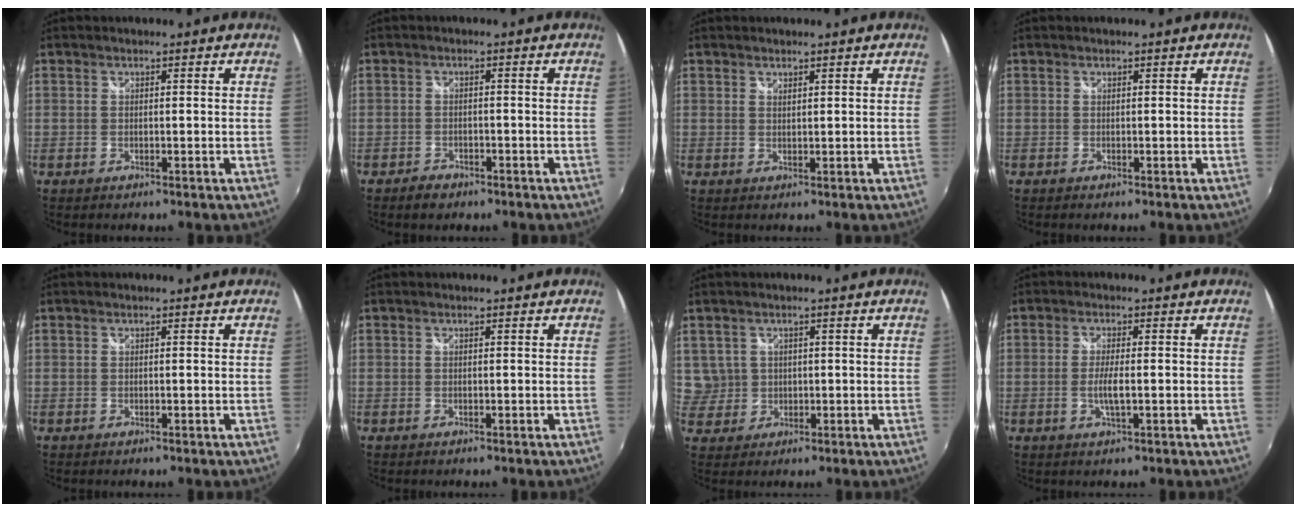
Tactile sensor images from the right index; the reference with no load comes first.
{"total": 3.3, "force": [-2.4, 2.0, 1.0], "torque": [-0.032, -0.001, -0.040]}
{"total": 0.9, "force": [0.8, 0.3, 0.2], "torque": [-0.003, 0.000, 0.014]}
{"total": 0.0}
{"total": 0.0}
{"total": 0.0}
{"total": 4.0, "force": [1.0, 3.9, 0.4], "torque": [0.000, 0.009, 0.026]}
{"total": 3.4, "force": [-0.7, 0.4, 3.3], "torque": [-0.062, -0.007, -0.013]}